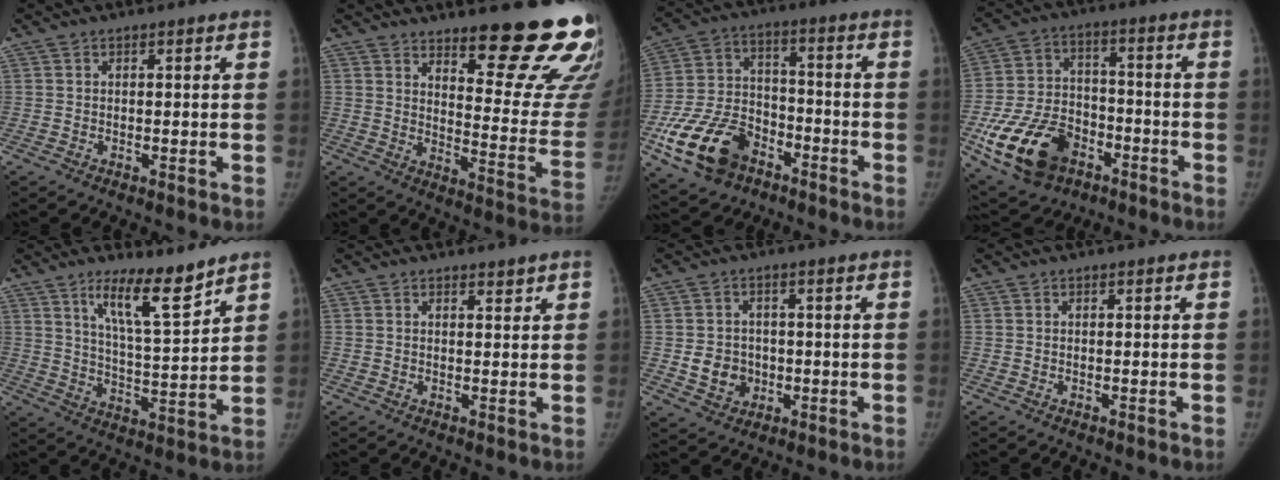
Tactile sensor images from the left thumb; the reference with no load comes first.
{"total": 21.5, "force": [15.6, 5.1, 13.9], "torque": [-0.142, -0.128, 0.203]}
{"total": 16.5, "force": [-8.7, 10.8, 8.9], "torque": [-0.153, 0.048, -0.156]}
{"total": 18.4, "force": [-8.4, 12.3, 10.8], "torque": [-0.185, 0.038, -0.139]}
{"total": 10.3, "force": [7.5, 1.7, 6.9], "torque": [-0.107, -0.065, 0.137]}
{"total": 1.3, "force": [1.1, 0.5, 0.4], "torque": [0.002, -0.009, 0.015]}
{"total": 5.9, "force": [-0.7, 5.3, 2.5], "torque": [-0.016, 0.006, -0.004]}
{"total": 0.0}